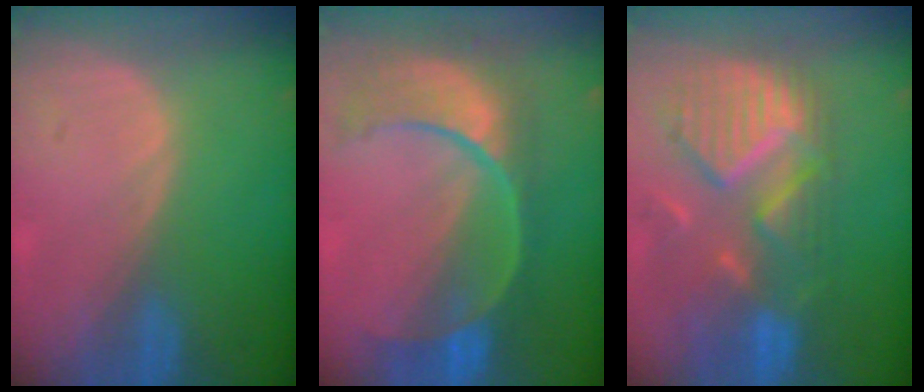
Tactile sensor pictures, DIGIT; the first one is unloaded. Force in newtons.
{"total": 11.1, "press": 9.4, "slide": 6.0}
{"total": 11.8, "press": 10.3, "slide": 5.6}